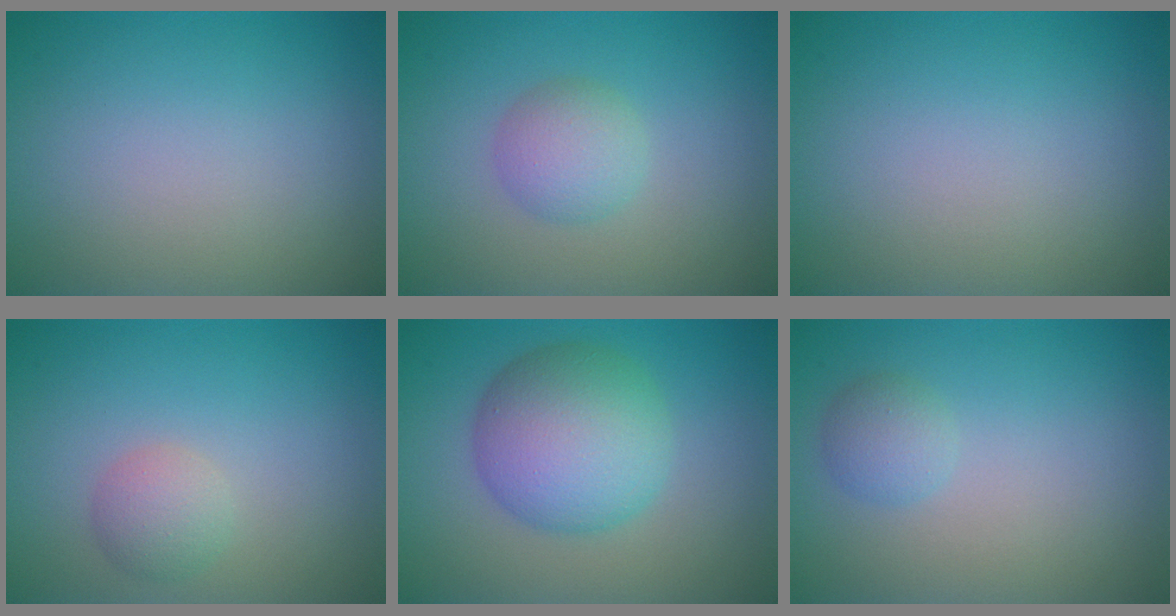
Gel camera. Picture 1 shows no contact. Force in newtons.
{"total": 2.7, "press": 2.7, "slide": 0.0}
{"total": 0.0}
{"total": 2.1, "press": 2.1, "slide": 0.1}
{"total": 7.5, "press": 7.5, "slide": 0.0}
{"total": 1.7, "press": 1.7, "slide": 0.1}